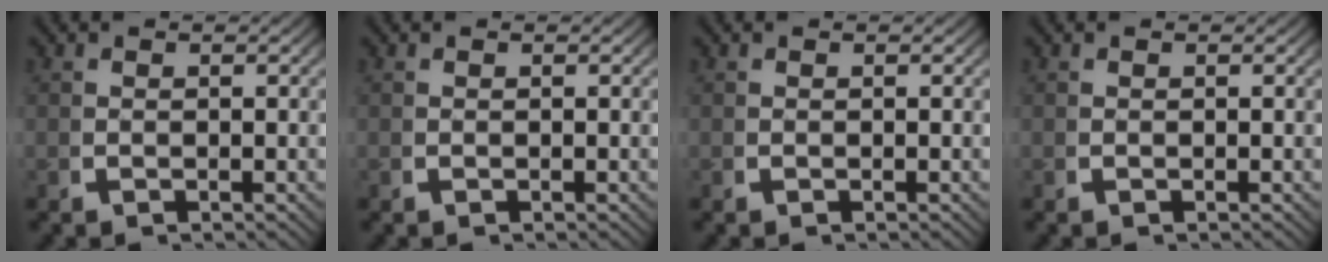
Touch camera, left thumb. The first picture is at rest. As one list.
[{"total": 0.0}, {"total": 0.0}, {"total": 0.0}]